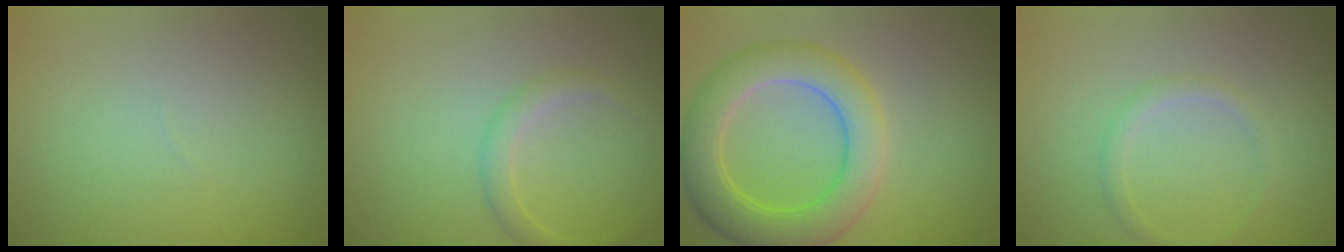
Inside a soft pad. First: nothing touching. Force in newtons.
{"total": 1.8, "press": 1.8, "slide": 0.1}
{"total": 6.6, "press": 6.6, "slide": 0.2}
{"total": 1.2, "press": 1.2, "slide": 0.1}